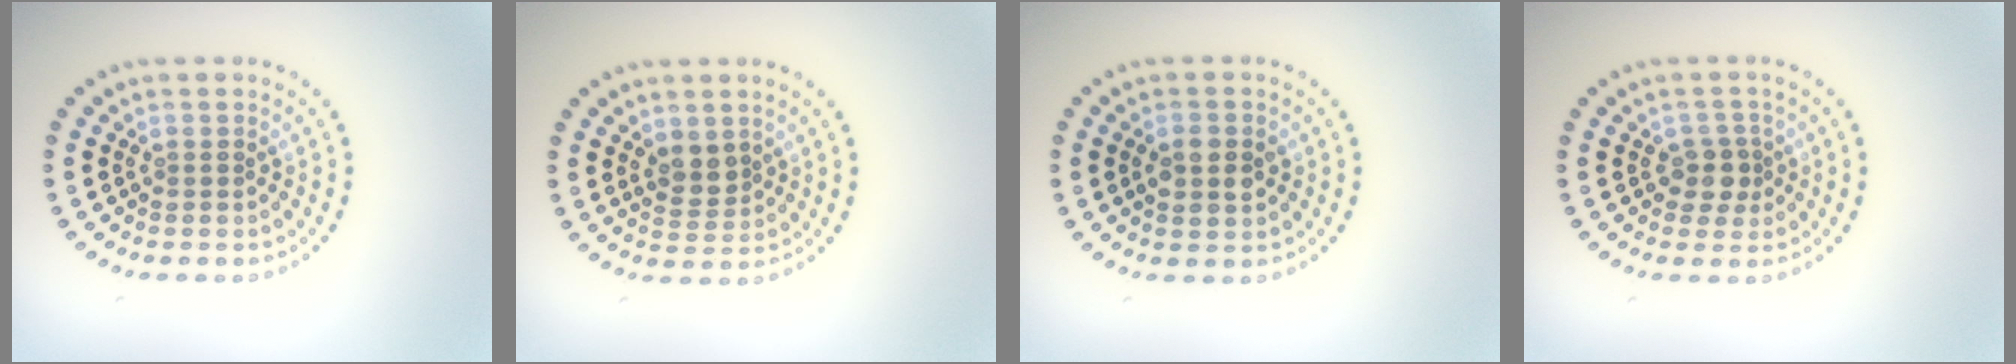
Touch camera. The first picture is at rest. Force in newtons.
{"total": 2.0, "press": 1.8, "slide": 0.9}
{"total": 2.9, "press": 2.9, "slide": 0.1}
{"total": 2.1, "press": 1.8, "slide": 1.1}